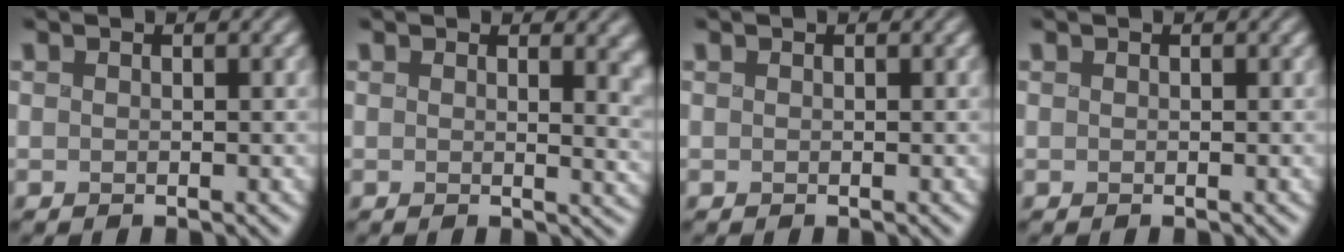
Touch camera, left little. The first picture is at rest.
{"total": 6.1, "force": [3.4, 3.2, 3.9], "torque": [-0.017, 0.002, 0.054]}
{"total": 0.0}
{"total": 0.0}